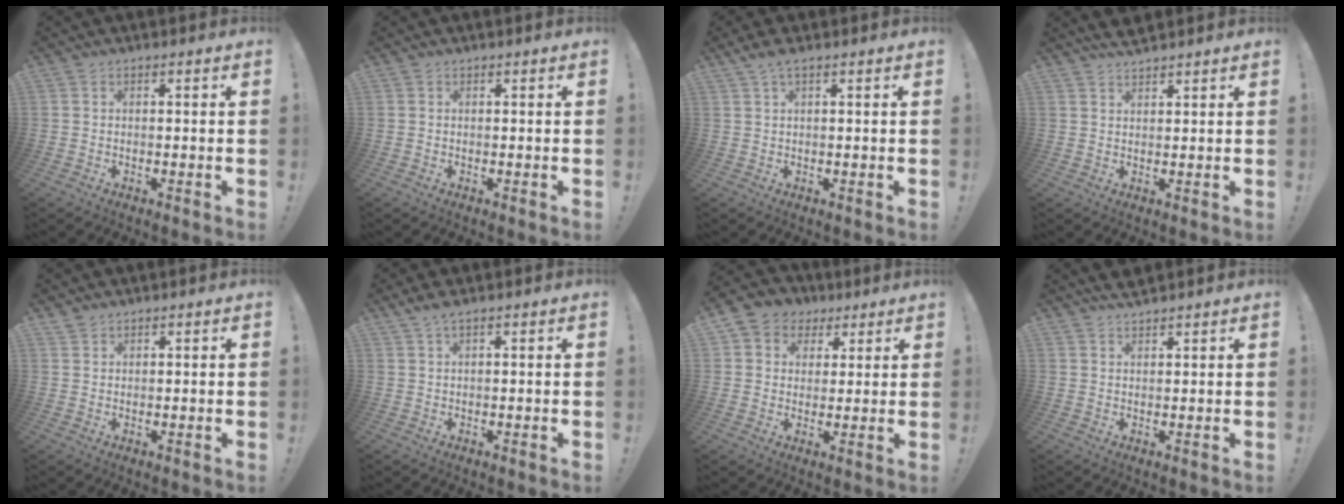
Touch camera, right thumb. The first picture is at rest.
{"total": 0.0}
{"total": 2.9, "force": [1.8, 0.4, 2.2], "torque": [-0.036, -0.006, 0.031]}
{"total": 3.3, "force": [3.2, 0.5, 0.9], "torque": [-0.017, -0.016, 0.058]}
{"total": 1.7, "force": [1.5, 0.7, 0.2], "torque": [0.000, -0.008, 0.029]}
{"total": 2.3, "force": [1.7, 0.0, 1.6], "torque": [-0.031, -0.003, 0.029]}
{"total": 6.8, "force": [2.1, 6.3, 1.5], "torque": [-0.015, -0.007, 0.046]}
{"total": 2.9, "force": [2.8, 0.5, 0.7], "torque": [-0.013, -0.013, 0.052]}